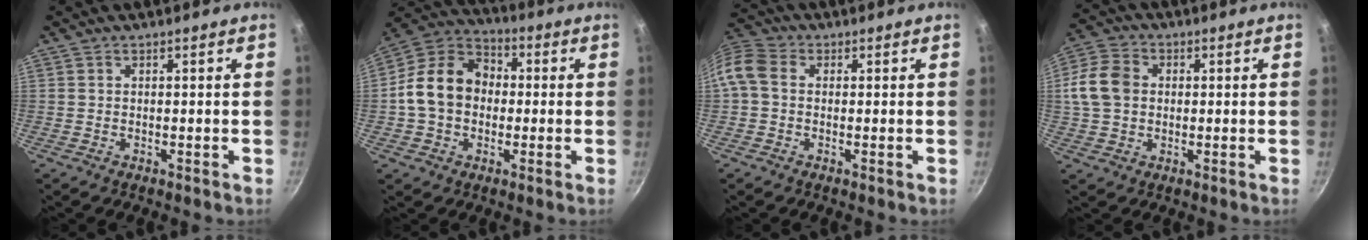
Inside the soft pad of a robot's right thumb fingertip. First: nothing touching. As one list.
[{"total": 13.8, "force": [-0.4, 10.9, 8.5], "torque": [-0.111, 0.035, -0.028]}, {"total": 8.6, "force": [0.1, 6.8, 5.4], "torque": [-0.122, 0.029, -0.013]}, {"total": 9.4, "force": [0.8, 7.4, 5.8], "torque": [-0.099, 0.013, 0.001]}]